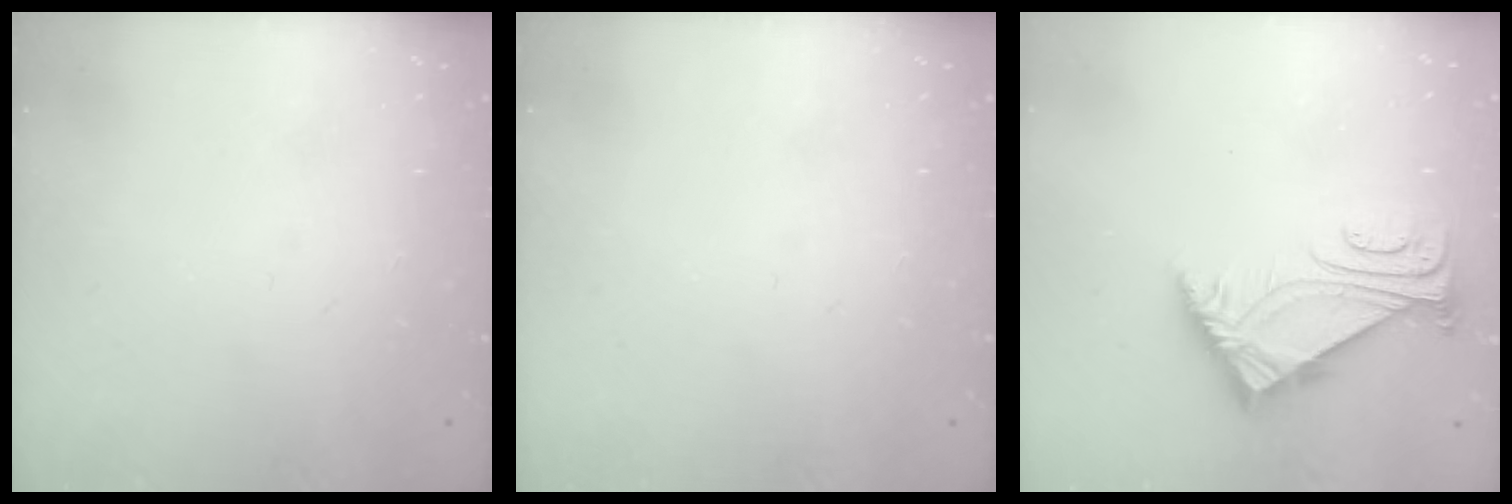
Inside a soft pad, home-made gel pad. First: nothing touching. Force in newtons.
{"total": 0.0}
{"total": 5.8, "press": 5.7, "slide": 1.1}